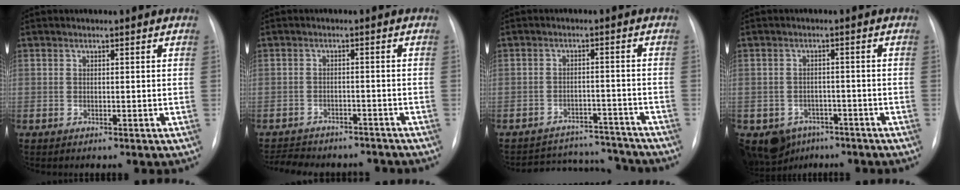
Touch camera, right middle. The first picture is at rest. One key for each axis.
{"total": 10.5, "fx": -9.5, "fy": 3.5, "fz": 2.9, "tx": -0.058, "ty": 0.006, "tz": -0.121}
{"total": 11.6, "fx": -11.3, "fy": 2.6, "fz": 0.6, "tx": -0.006, "ty": 0.019, "tz": -0.149}
{"total": 7.5, "fx": -4.7, "fy": 5.6, "fz": 1.6, "tx": -0.030, "ty": 0.010, "tz": -0.062}